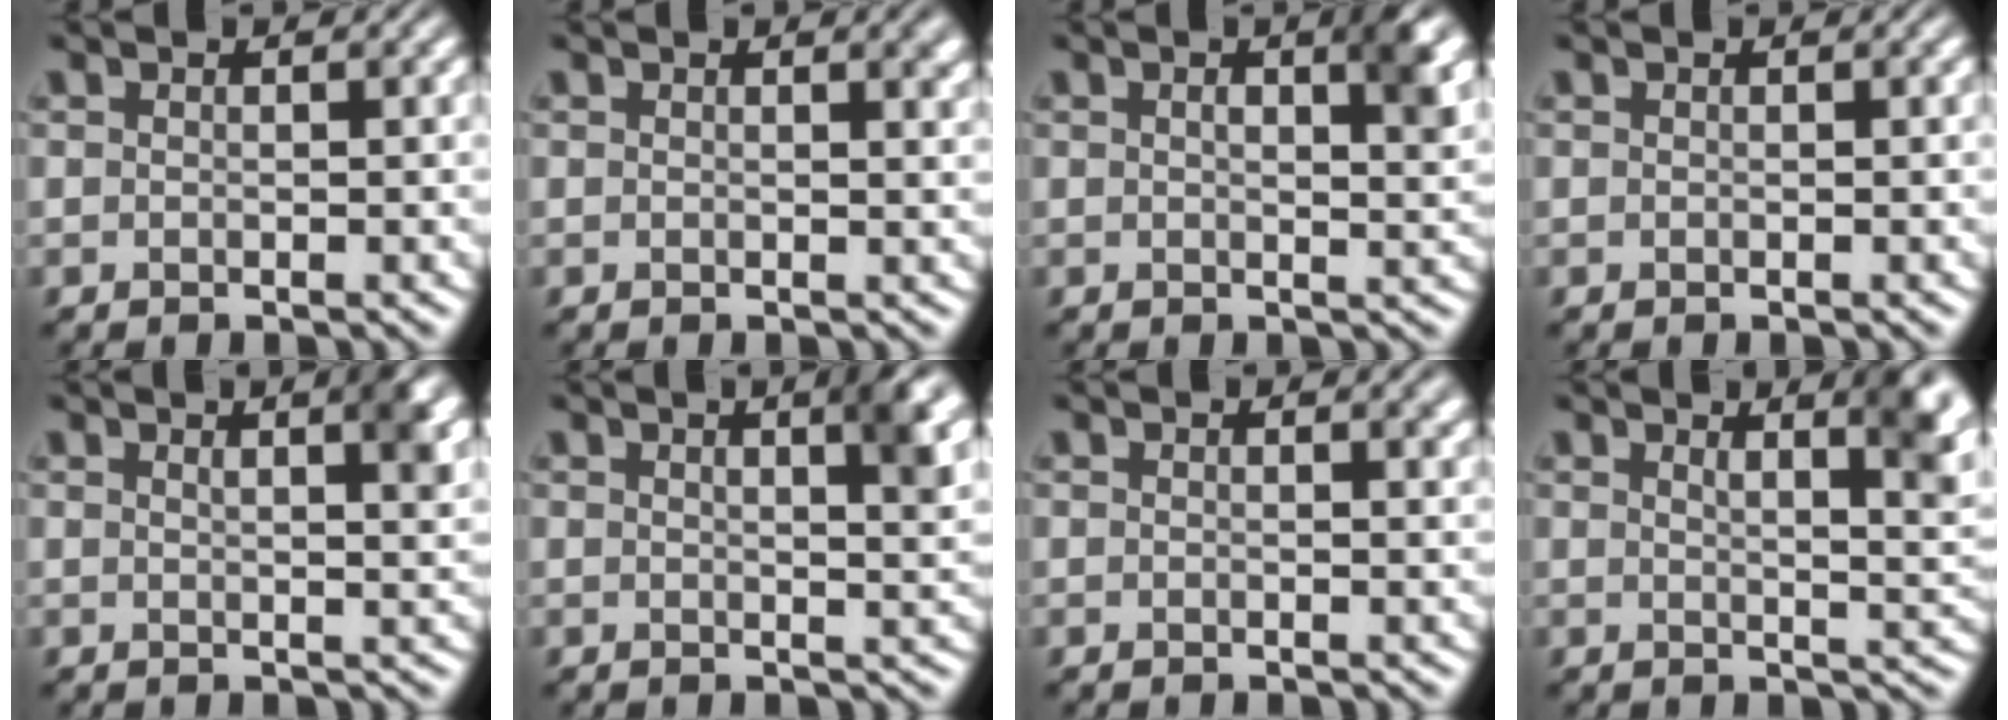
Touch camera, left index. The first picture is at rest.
{"total": 1.4, "force": [0.9, 0.5, 1.0], "torque": [-0.005, 0.003, 0.012]}
{"total": 3.8, "force": [1.2, 1.2, 3.4], "torque": [-0.046, 0.005, 0.016]}
{"total": 0.0}
{"total": 3.7, "force": [1.8, 1.2, 3.0], "torque": [-0.023, 0.008, 0.022]}
{"total": 3.9, "force": [1.7, 1.0, 3.4], "torque": [-0.036, 0.006, 0.022]}
{"total": 1.2, "force": [0.8, 0.4, 0.8], "torque": [-0.004, 0.004, 0.011]}
{"total": 5.3, "force": [2.8, 1.7, 4.2], "torque": [-0.029, 0.006, 0.035]}